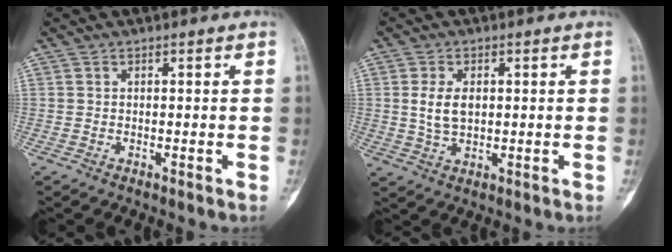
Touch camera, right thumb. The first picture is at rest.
{"total": 5.2, "force": [0.8, 3.2, 4.1], "torque": [-0.074, -0.003, 0.018]}